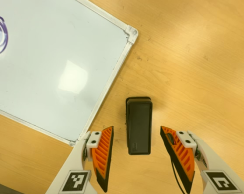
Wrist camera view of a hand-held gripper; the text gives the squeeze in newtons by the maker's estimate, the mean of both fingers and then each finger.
{"total": 0.0}